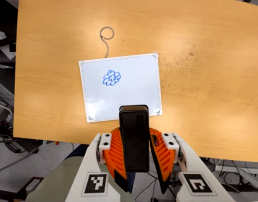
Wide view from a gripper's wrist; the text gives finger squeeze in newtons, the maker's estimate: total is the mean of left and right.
{"total": 9.4, "left": 8.2, "right": 10.5}